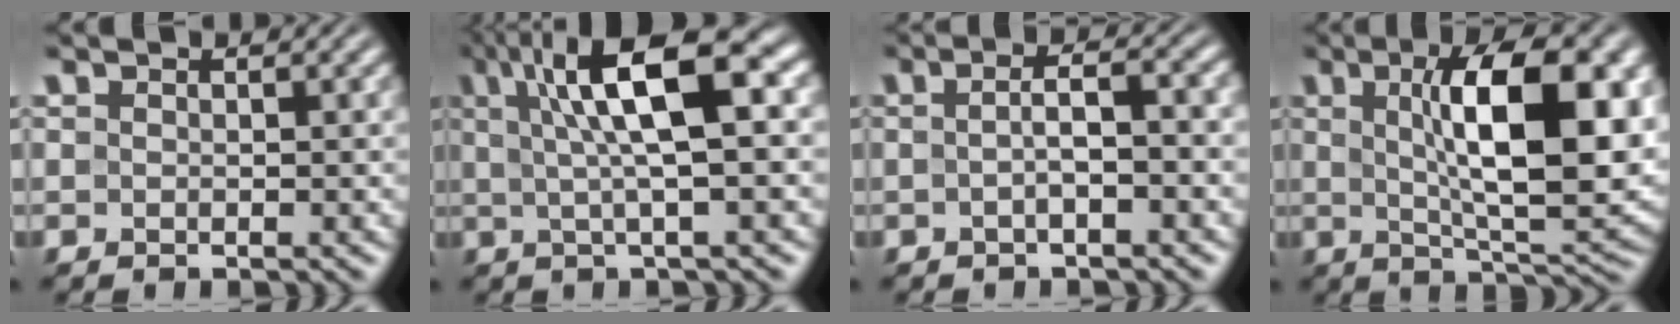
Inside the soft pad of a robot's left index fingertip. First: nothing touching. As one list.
[{"total": 9.4, "force": [2.3, 2.5, 8.7], "torque": [-0.138, 0.014, 0.036]}, {"total": 3.0, "force": [-0.3, 0.8, 2.9], "torque": [-0.044, 0.007, -0.007]}, {"total": 11.4, "force": [2.0, 3.9, 10.6], "torque": [-0.151, -0.001, 0.036]}]